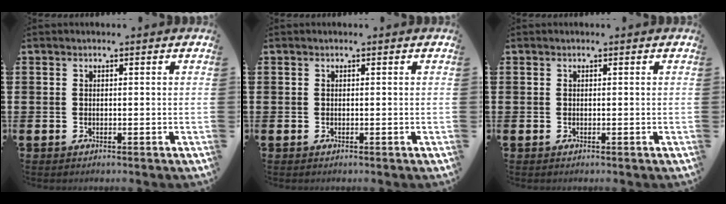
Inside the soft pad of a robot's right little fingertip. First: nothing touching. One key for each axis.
{"total": 0.0}
{"total": 0.0}